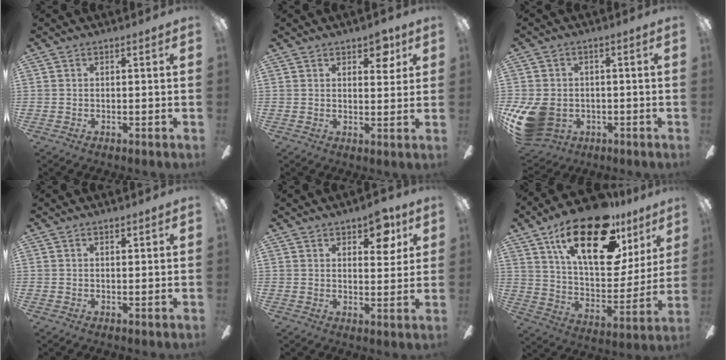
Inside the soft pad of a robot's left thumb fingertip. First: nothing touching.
{"total": 5.5, "force": [3.4, 2.8, 3.3], "torque": [-0.032, -0.010, 0.053]}
{"total": 12.2, "force": [-3.8, 9.4, 6.8], "torque": [-0.147, 0.017, -0.068]}
{"total": 0.9, "force": [0.8, 0.3, 0.4], "torque": [-0.001, -0.003, 0.012]}
{"total": 7.3, "force": [4.5, 3.7, 4.5], "torque": [-0.041, -0.018, 0.073]}
{"total": 26.8, "force": [15.8, 11.2, 18.6], "torque": [-0.296, -0.087, 0.267]}